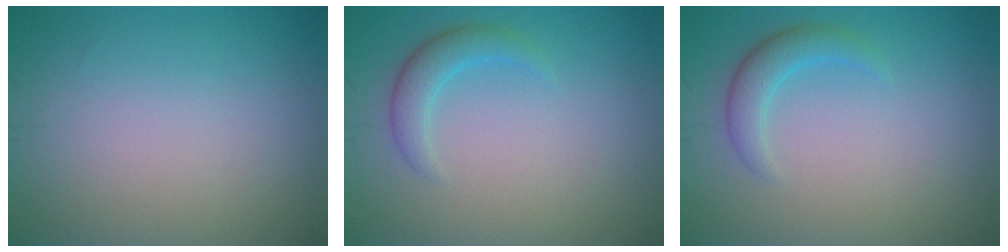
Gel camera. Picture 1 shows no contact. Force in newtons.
{"total": 2.3, "press": 2.2, "slide": 0.1}
{"total": 2.3, "press": 2.2, "slide": 0.1}